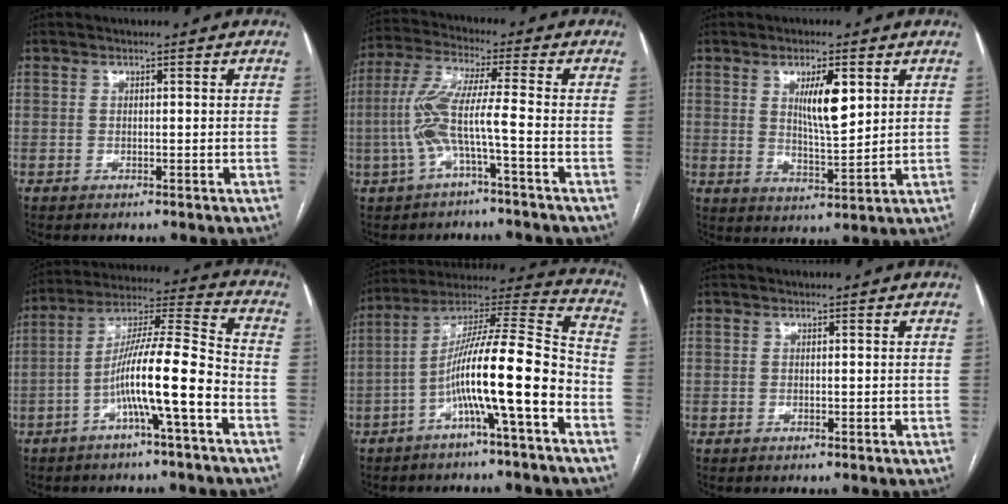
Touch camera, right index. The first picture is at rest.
{"total": 8.3, "force": [-2.5, 0.2, 7.9], "torque": [-0.177, 0.017, -0.051]}
{"total": 7.4, "force": [2.7, 1.8, 6.6], "torque": [-0.113, -0.005, 0.049]}
{"total": 12.8, "force": [-4.7, 0.2, 11.9], "torque": [-0.211, 0.023, -0.085]}
{"total": 15.8, "force": [-5.7, 0.5, 14.7], "torque": [-0.247, 0.026, -0.096]}
{"total": 0.0}